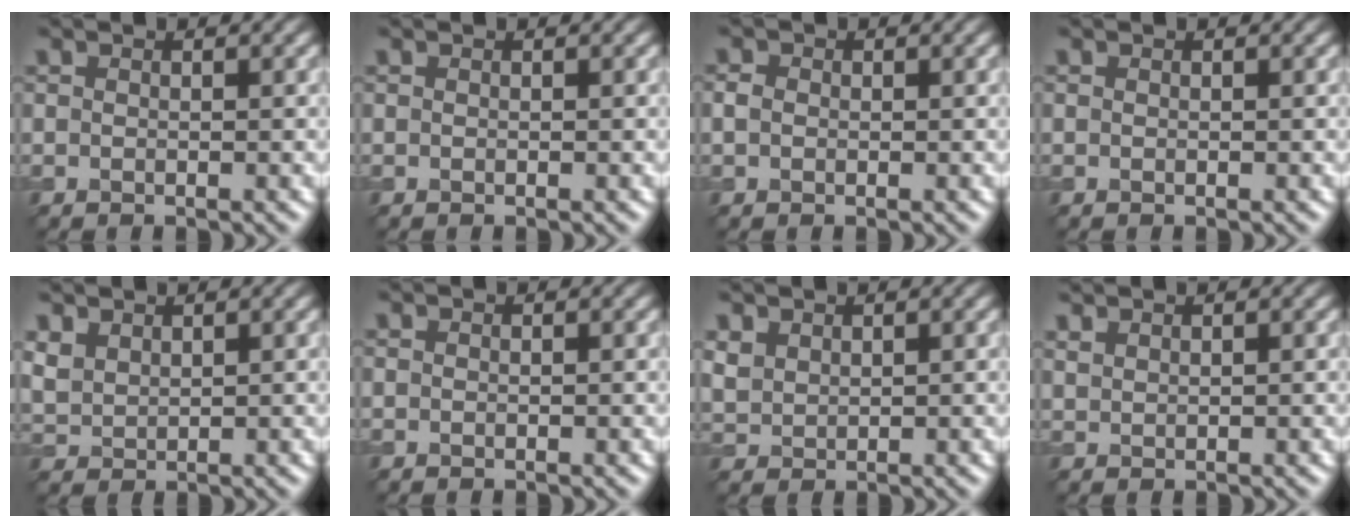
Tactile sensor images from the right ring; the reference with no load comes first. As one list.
[{"total": 0.0}, {"total": 1.1, "force": [0.0, 1.0, 0.5], "torque": [-0.009, 0.001, -0.004]}, {"total": 0.0}, {"total": 2.5, "force": [1.7, 1.5, 1.0], "torque": [-0.033, 0.003, 0.041]}, {"total": 0.0}, {"total": 2.0, "force": [1.3, 1.3, 0.6], "torque": [-0.021, 0.002, 0.031]}, {"total": 1.1, "force": [1.1, 0.2, 0.2], "torque": [-0.009, 0.002, 0.029]}]